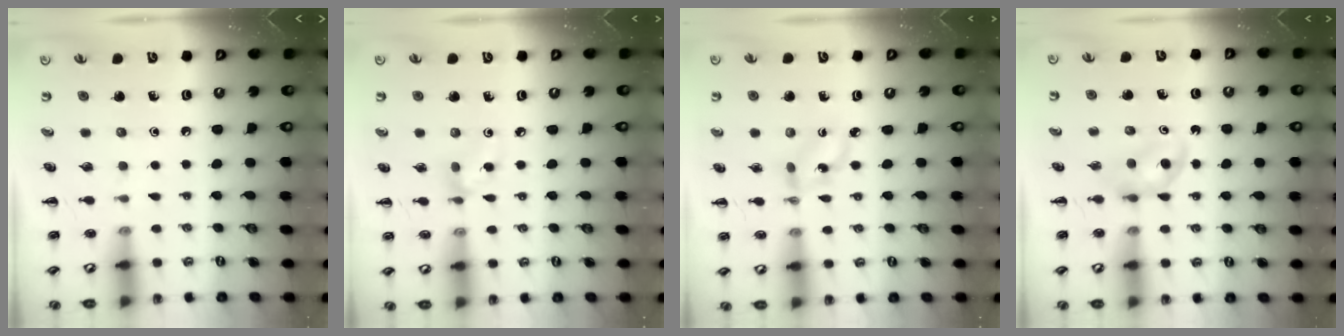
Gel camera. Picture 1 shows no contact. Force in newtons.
{"total": 4.6, "press": 4.4, "slide": 1.3}
{"total": 2.3, "press": 2.2, "slide": 0.5}
{"total": 4.3, "press": 4.0, "slide": 1.4}